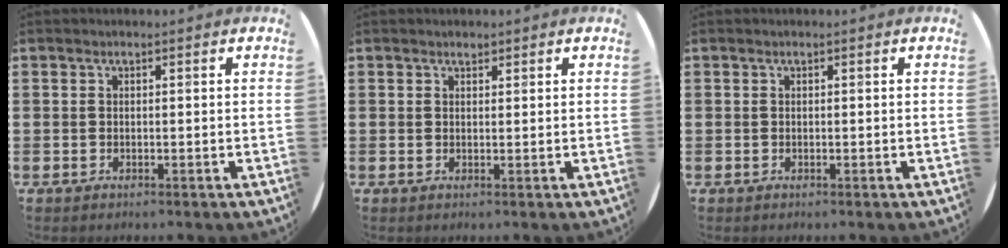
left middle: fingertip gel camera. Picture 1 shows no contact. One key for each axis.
{"total": 0.8, "fx": 0.8, "fy": 0.2, "fz": 0.0, "tx": 0.007, "ty": -0.001, "tz": 0.013}
{"total": 0.0}